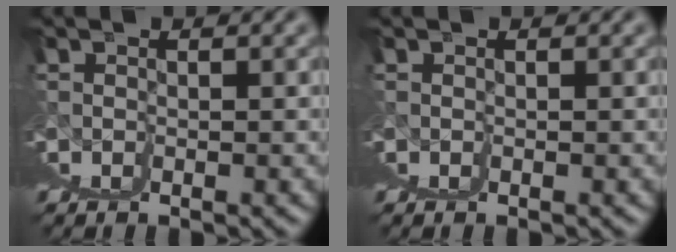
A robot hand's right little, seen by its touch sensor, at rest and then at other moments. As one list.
[{"total": 0.0}]